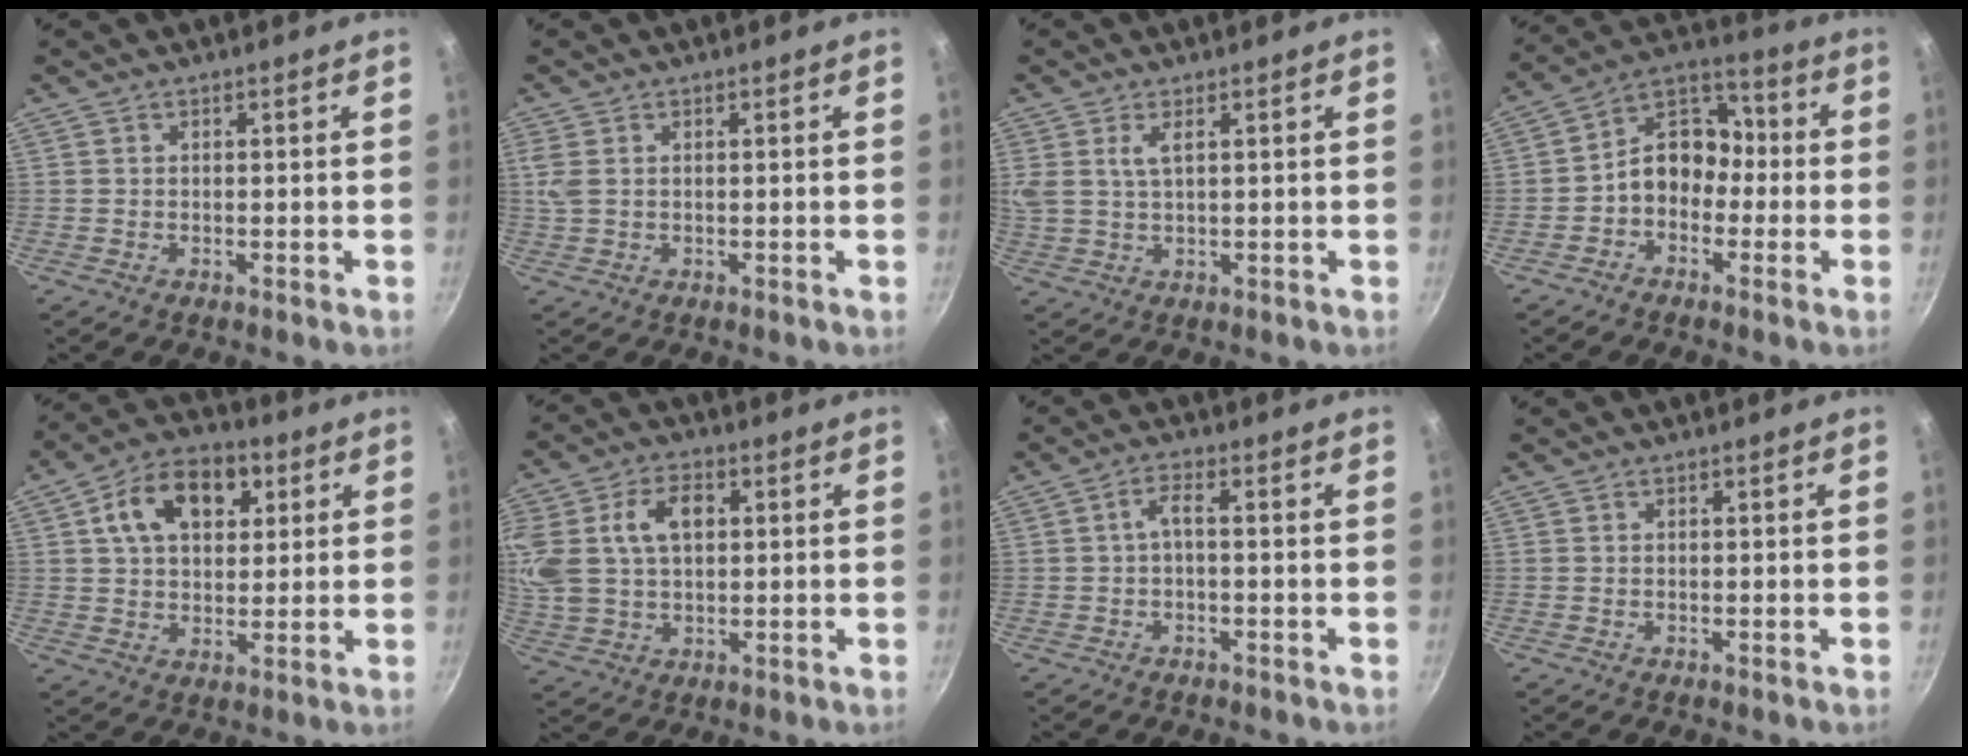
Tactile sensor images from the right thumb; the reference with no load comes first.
{"total": 2.5, "force": [0.5, 1.5, 2.0], "torque": [-0.066, 0.006, 0.014]}
{"total": 4.4, "force": [1.6, 1.9, 3.6], "torque": [-0.089, 0.004, 0.041]}
{"total": 10.8, "force": [-1.9, 8.1, 6.9], "torque": [-0.083, 0.046, -0.049]}
{"total": 13.9, "force": [4.7, 9.0, 9.6], "torque": [-0.132, 0.006, 0.073]}
{"total": 17.6, "force": [3.8, 11.7, 12.5], "torque": [-0.287, 0.023, 0.076]}
{"total": 2.6, "force": [-0.2, 0.8, 2.4], "torque": [-0.048, 0.016, -0.005]}
{"total": 0.0}